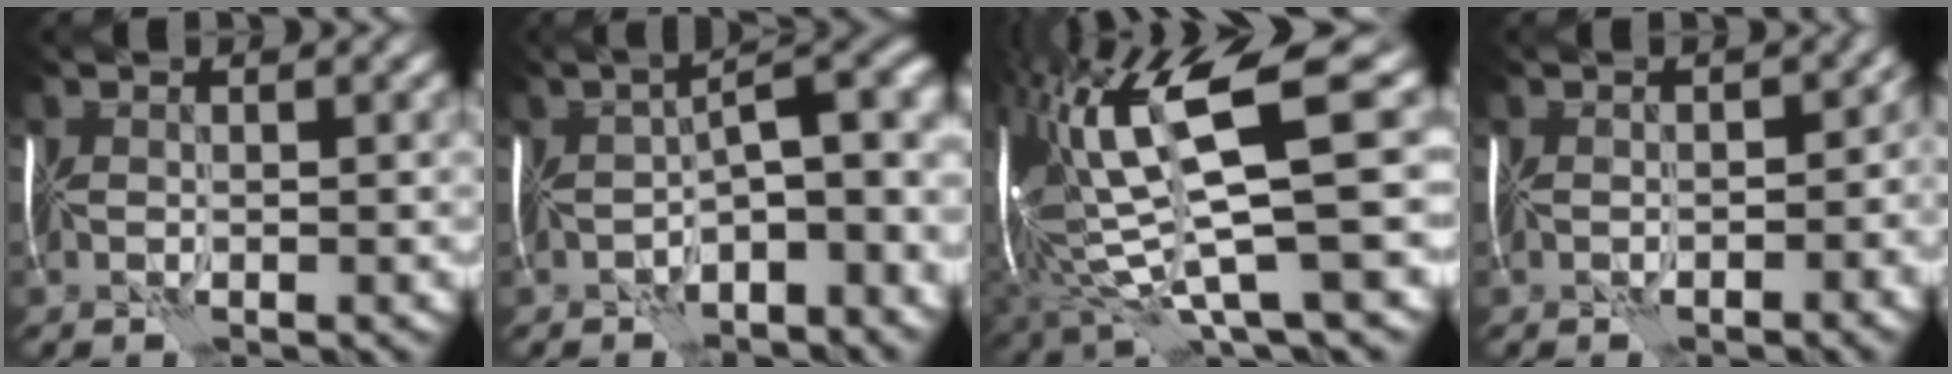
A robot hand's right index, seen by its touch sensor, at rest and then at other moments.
{"total": 8.6, "force": [-2.1, 3.5, 7.6], "torque": [-0.092, 0.008, -0.029]}
{"total": 13.1, "force": [2.3, 3.0, 12.6], "torque": [-0.253, 0.004, 0.052]}
{"total": 5.4, "force": [-1.2, 3.6, 3.8], "torque": [0.001, 0.011, -0.016]}